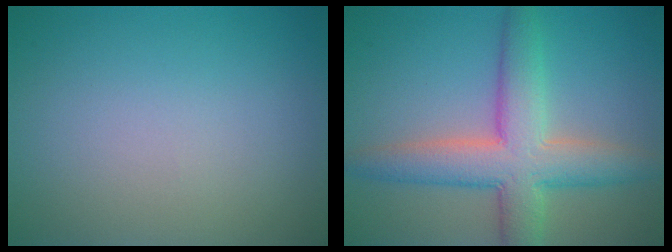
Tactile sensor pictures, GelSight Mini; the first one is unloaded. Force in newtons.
{"total": 7.1, "press": 7.1, "slide": 0.2}